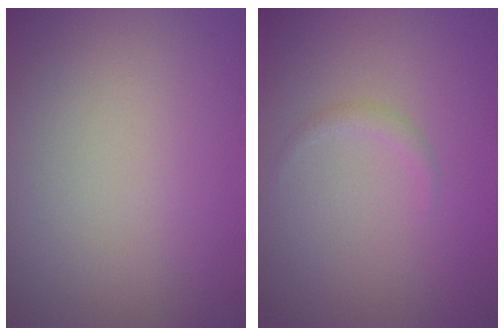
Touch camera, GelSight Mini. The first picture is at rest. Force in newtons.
{"total": 0.8, "press": 0.8, "slide": 0.0}